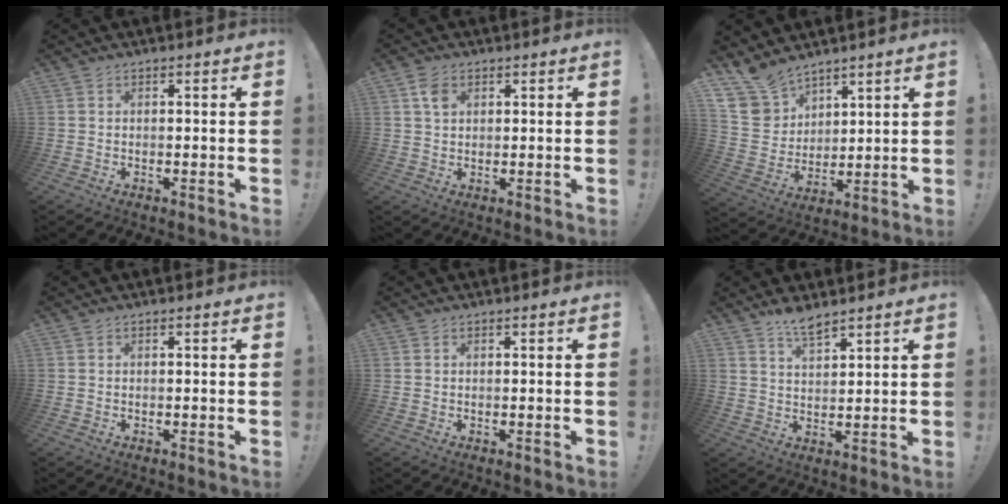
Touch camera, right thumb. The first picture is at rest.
{"total": 4.0, "force": [1.8, 2.7, 2.4], "torque": [-0.035, 0.000, 0.032]}
{"total": 11.5, "force": [9.4, 6.4, 1.9], "torque": [-0.050, -0.072, 0.188]}
{"total": 0.0}
{"total": 0.0}
{"total": 5.8, "force": [5.0, 1.2, 2.7], "torque": [-0.045, -0.033, 0.088]}